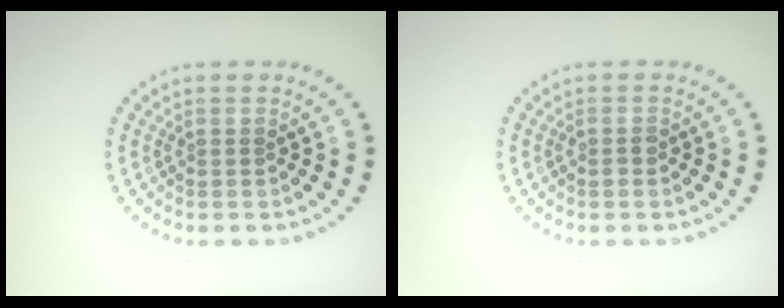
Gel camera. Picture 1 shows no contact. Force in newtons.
{"total": 0.8, "press": 0.8, "slide": 0.2}